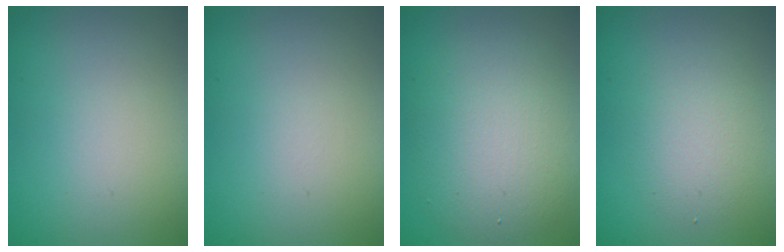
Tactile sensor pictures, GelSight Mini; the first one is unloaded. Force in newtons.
{"total": 0.0}
{"total": 5.7, "press": 5.7, "slide": 0.4}
{"total": 2.8, "press": 2.8, "slide": 0.2}